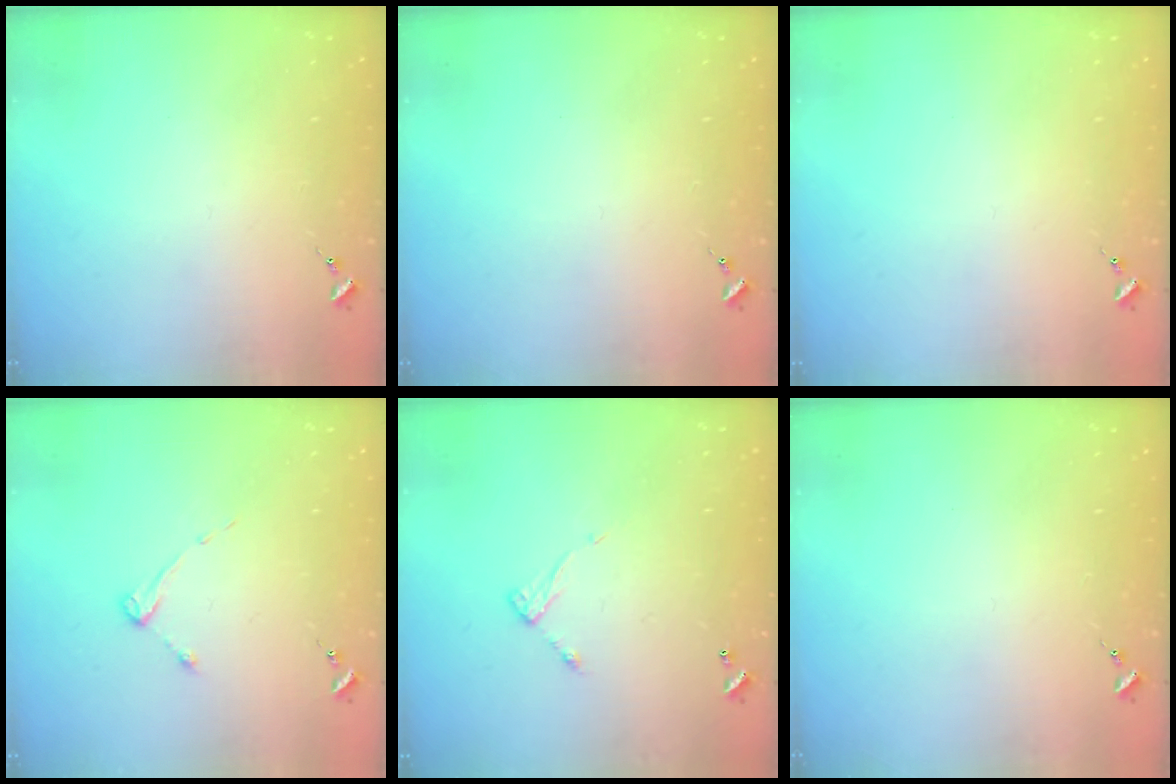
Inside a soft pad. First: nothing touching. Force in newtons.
{"total": 0.0}
{"total": 0.0}
{"total": 3.0, "press": 3.0, "slide": 0.4}
{"total": 6.4, "press": 6.4, "slide": 0.4}
{"total": 0.0}